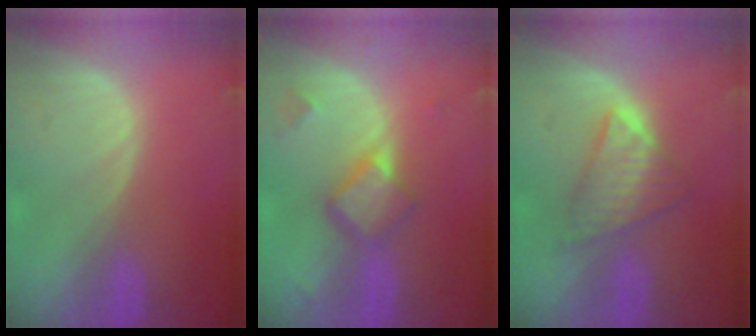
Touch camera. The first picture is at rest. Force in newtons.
{"total": 5.7, "press": 4.9, "slide": 2.8}
{"total": 5.9, "press": 5.9, "slide": 0.7}